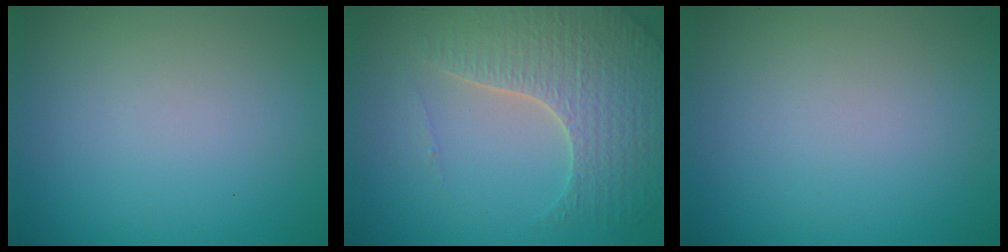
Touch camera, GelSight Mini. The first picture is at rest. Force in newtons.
{"total": 5.0, "press": 4.5, "slide": 2.3}
{"total": 0.0}